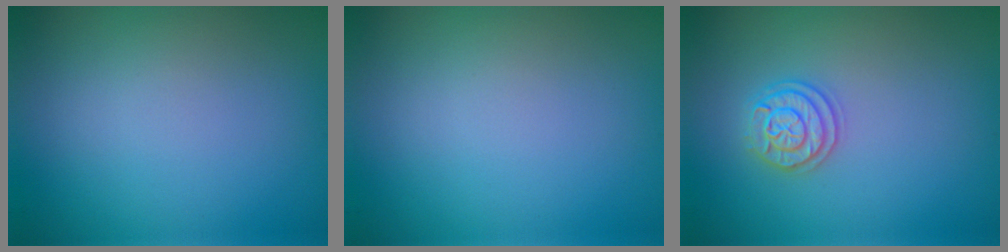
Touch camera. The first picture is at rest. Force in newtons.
{"total": 0.0}
{"total": 2.1, "press": 2.1, "slide": 0.3}